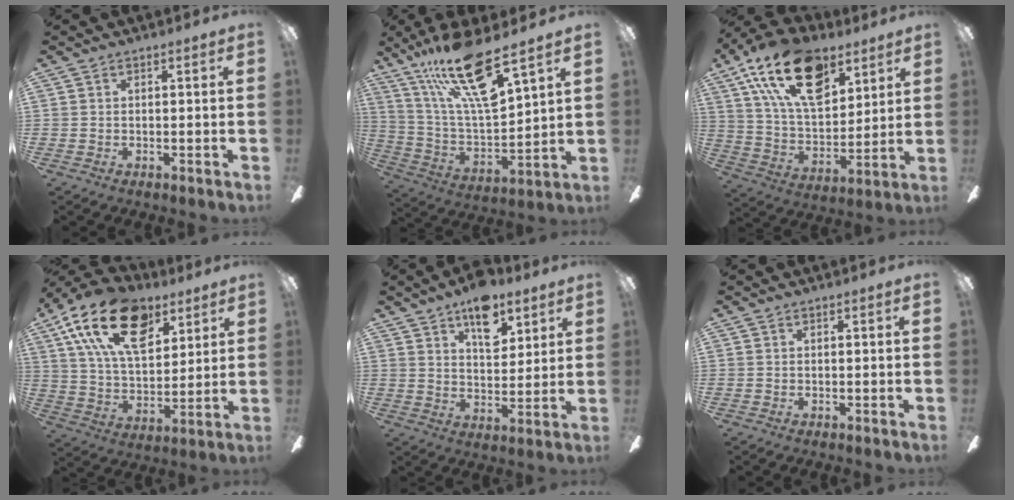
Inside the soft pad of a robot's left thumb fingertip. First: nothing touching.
{"total": 21.2, "force": [13.7, 5.4, 15.2], "torque": [-0.293, -0.078, 0.226]}
{"total": 23.1, "force": [12.5, 12.1, 15.2], "torque": [-0.275, -0.049, 0.219]}
{"total": 22.7, "force": [11.7, 12.5, 14.9], "torque": [-0.266, -0.039, 0.203]}
{"total": 12.1, "force": [7.6, 6.3, 7.0], "torque": [-0.090, -0.031, 0.130]}
{"total": 0.0}